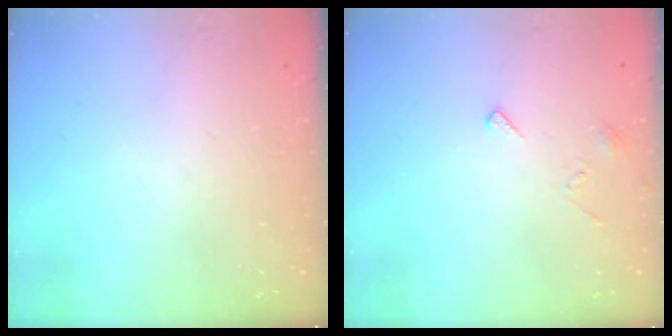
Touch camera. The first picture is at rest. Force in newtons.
{"total": 4.9, "press": 4.8, "slide": 0.6}